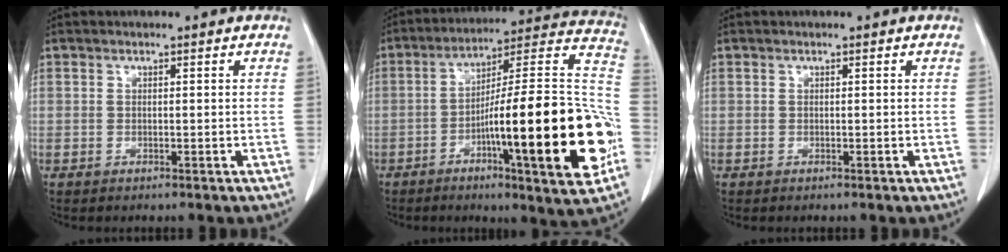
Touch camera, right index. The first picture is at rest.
{"total": 26.2, "force": [-7.1, 2.0, 25.2], "torque": [-0.310, 0.006, -0.110]}
{"total": 0.0}